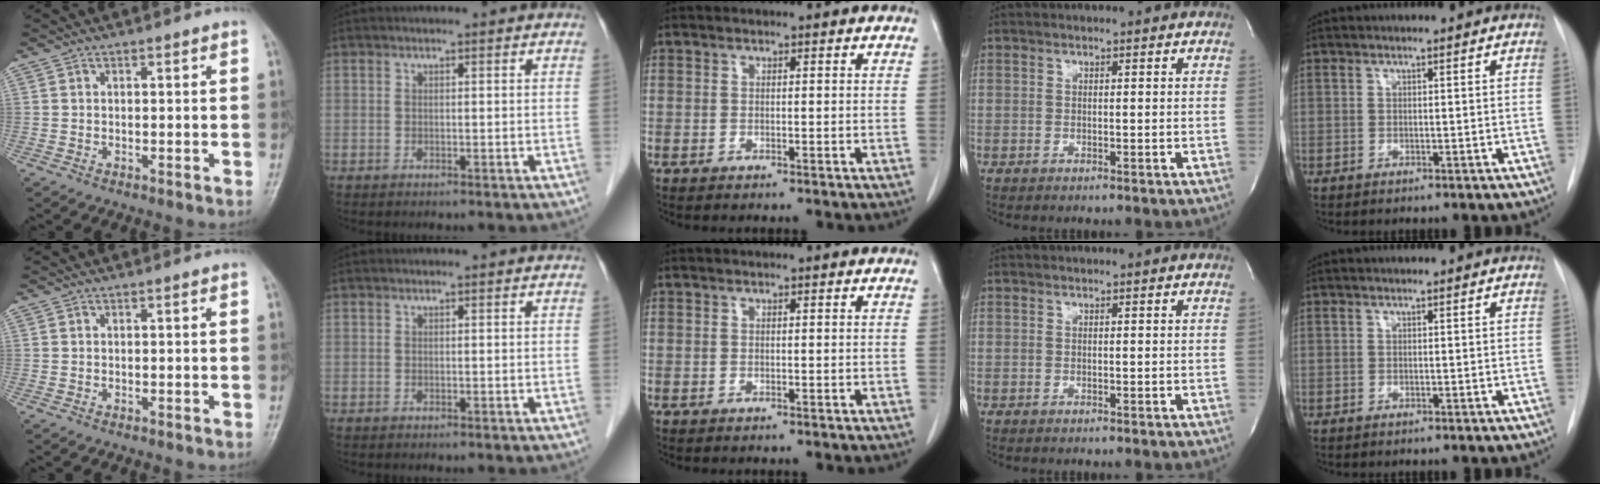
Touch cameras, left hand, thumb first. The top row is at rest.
{}